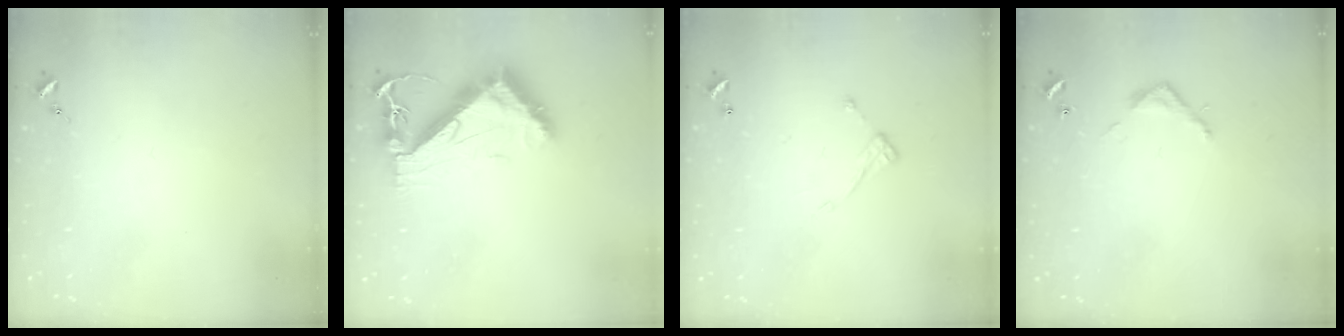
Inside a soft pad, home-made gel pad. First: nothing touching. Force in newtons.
{"total": 9.5, "press": 9.5, "slide": 1.1}
{"total": 7.5, "press": 7.4, "slide": 0.4}
{"total": 3.2, "press": 3.2, "slide": 0.2}